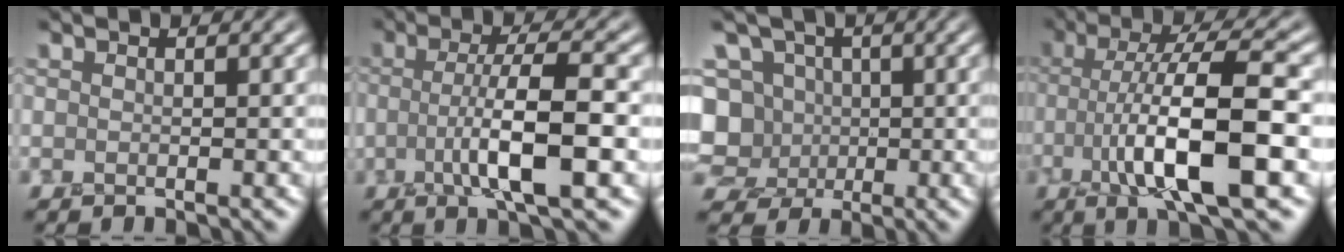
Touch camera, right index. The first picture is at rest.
{"total": 6.2, "force": [-1.1, 1.2, 6.0], "torque": [-0.104, 0.009, -0.019]}
{"total": 9.2, "force": [1.1, 8.5, 3.3], "torque": [-0.085, 0.049, -0.019]}
{"total": 9.4, "force": [-2.1, 2.4, 8.9], "torque": [-0.154, 0.017, -0.036]}